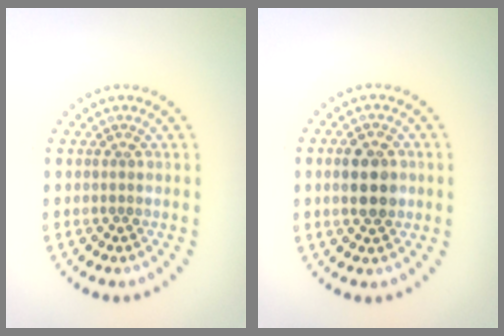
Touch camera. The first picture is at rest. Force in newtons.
{"total": 3.8, "press": 3.8, "slide": 0.2}